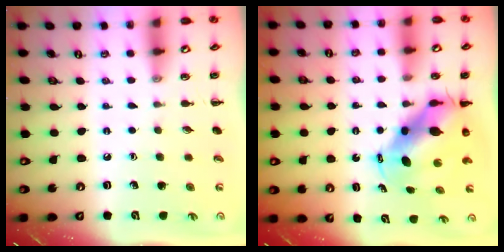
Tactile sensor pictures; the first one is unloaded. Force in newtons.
{"total": 8.6, "press": 8.3, "slide": 2.2}